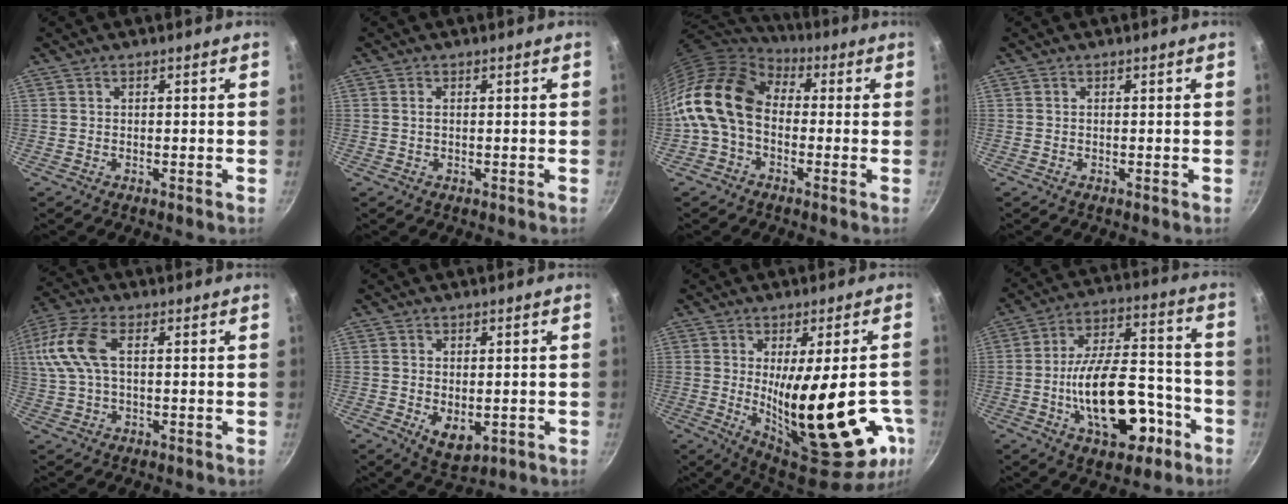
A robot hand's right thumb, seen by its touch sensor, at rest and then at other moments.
{"total": 0.9, "force": [0.2, 0.4, 0.8], "torque": [-0.015, 0.001, 0.002]}
{"total": 16.9, "force": [-0.5, 12.1, 11.8], "torque": [-0.215, 0.034, -0.028]}
{"total": 0.0}
{"total": 13.3, "force": [2.6, 7.2, 10.9], "torque": [-0.242, 0.023, 0.040]}
{"total": 5.9, "force": [-0.6, 3.7, 4.6], "torque": [-0.067, -0.016, 0.002]}
{"total": 26.2, "force": [-4.7, 8.7, 24.2], "torque": [-0.316, -0.038, -0.038]}
{"total": 20.6, "force": [-7.1, 10.6, 16.1], "torque": [-0.228, 0.065, -0.098]}